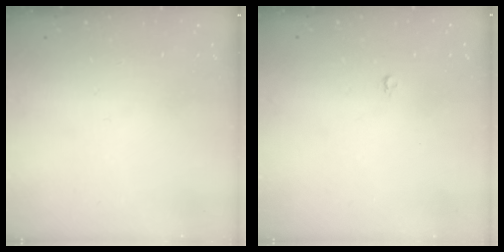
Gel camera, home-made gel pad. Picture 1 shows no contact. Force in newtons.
{"total": 2.2, "press": 2.2, "slide": 0.2}